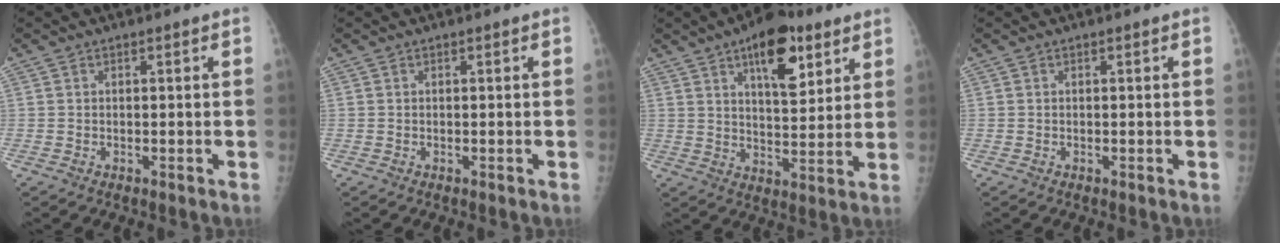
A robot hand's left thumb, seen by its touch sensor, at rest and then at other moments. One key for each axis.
{"total": 0.0}
{"total": 13.1, "fx": 7.0, "fy": 5.8, "fz": 9.5, "tx": -0.110, "ty": -0.030, "tz": 0.104}
{"total": 0.0}